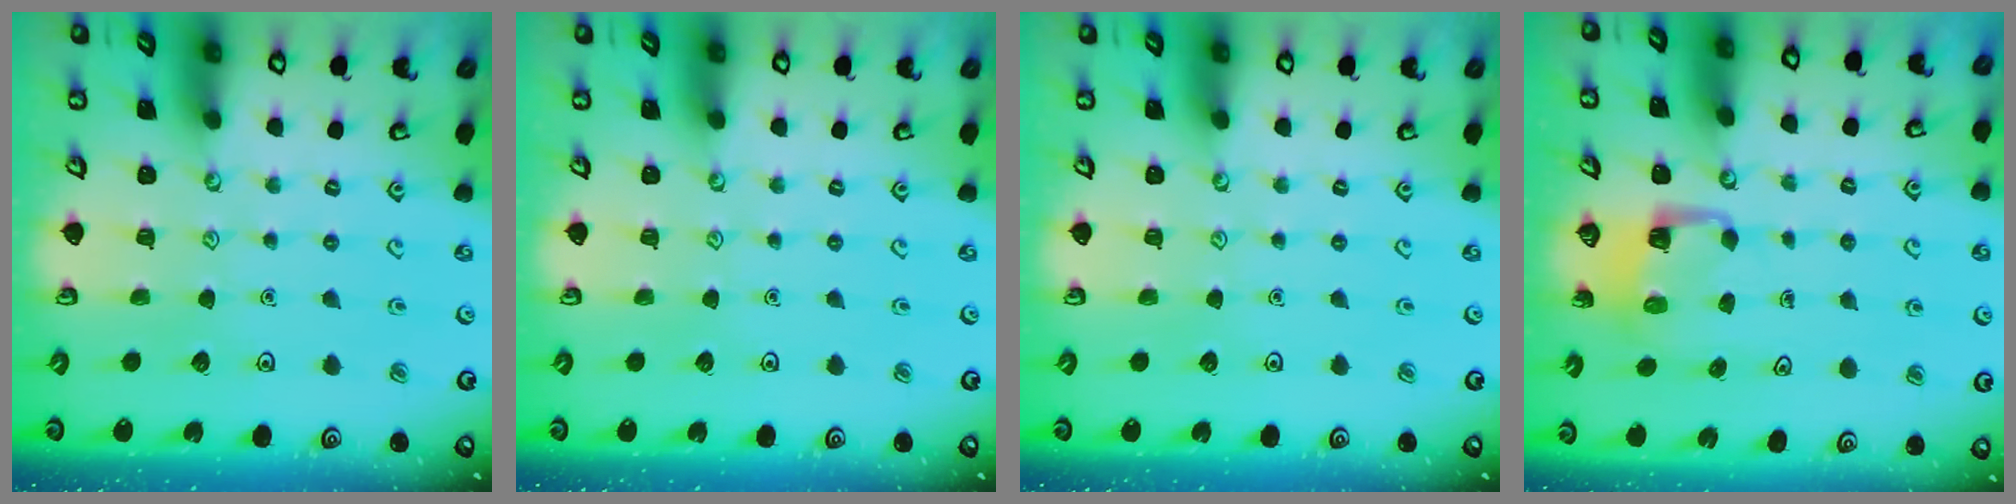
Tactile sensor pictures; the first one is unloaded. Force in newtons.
{"total": 0.0}
{"total": 0.0}
{"total": 3.8, "press": 3.8, "slide": 0.2}